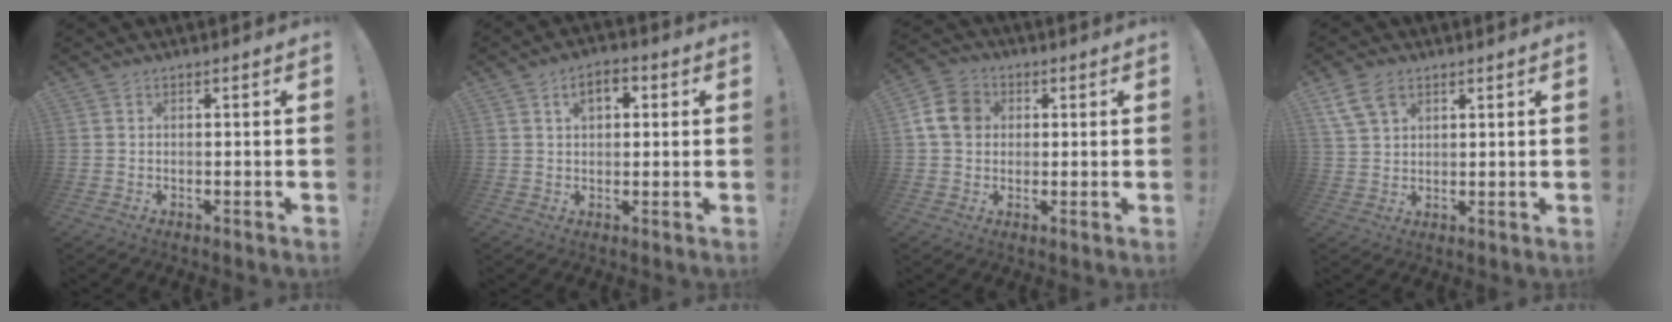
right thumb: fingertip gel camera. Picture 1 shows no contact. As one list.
[{"total": 5.3, "force": [1.8, 3.3, 3.8], "torque": [-0.046, 0.000, 0.027]}, {"total": 9.8, "force": [1.8, 8.2, 5.0], "torque": [-0.086, 0.005, 0.037]}, {"total": 8.8, "force": [4.8, 5.5, 4.9], "torque": [-0.097, -0.010, 0.096]}]